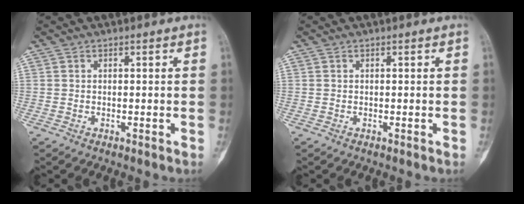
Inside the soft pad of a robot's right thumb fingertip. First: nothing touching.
{"total": 0.0}